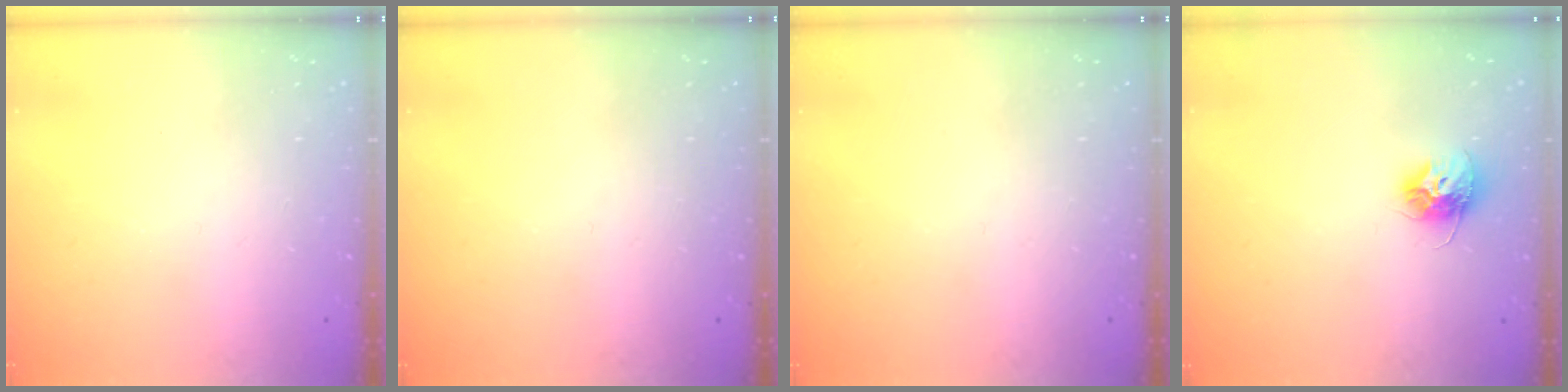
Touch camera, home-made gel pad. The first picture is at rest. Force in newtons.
{"total": 0.0}
{"total": 0.0}
{"total": 9.8, "press": 9.8, "slide": 0.3}